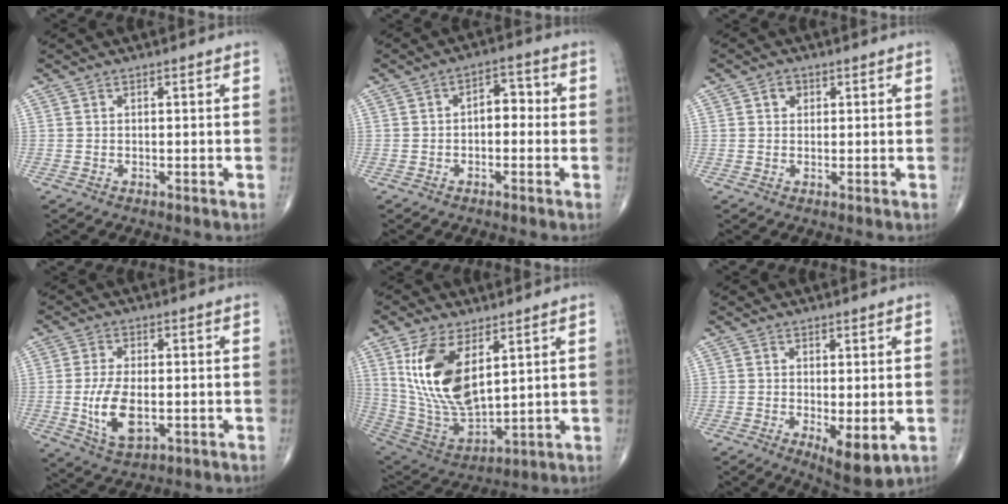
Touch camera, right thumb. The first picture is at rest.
{"total": 4.6, "force": [-0.4, 2.9, 3.5], "torque": [-0.032, 0.019, -0.016]}
{"total": 2.0, "force": [0.7, 1.6, 0.9], "torque": [-0.004, 0.000, 0.008]}
{"total": 9.0, "force": [-1.4, 4.6, 7.7], "torque": [-0.143, -0.007, -0.019]}
{"total": 17.1, "force": [6.2, 8.2, 13.6], "torque": [-0.255, -0.027, 0.139]}
{"total": 6.6, "force": [-1.4, 2.4, 6.0], "torque": [-0.089, -0.021, -0.015]}